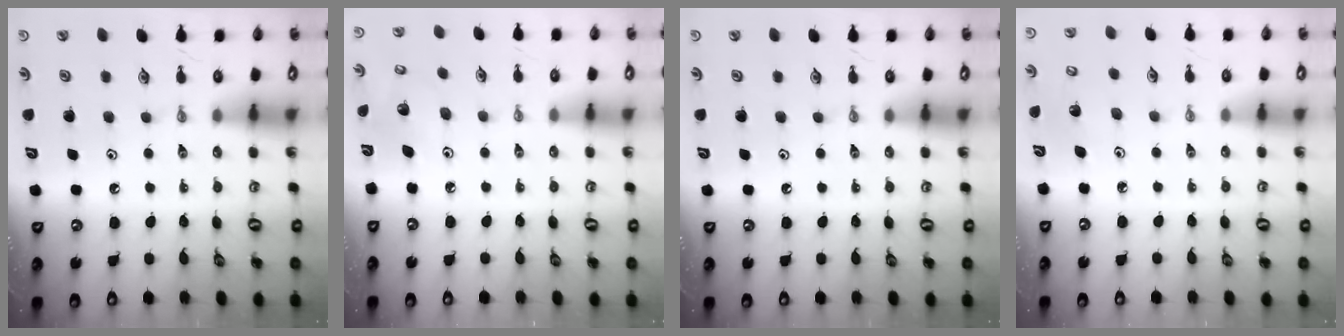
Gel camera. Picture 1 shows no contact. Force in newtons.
{"total": 5.5, "press": 5.5, "slide": 0.3}
{"total": 0.0}
{"total": 2.8, "press": 2.7, "slide": 0.7}